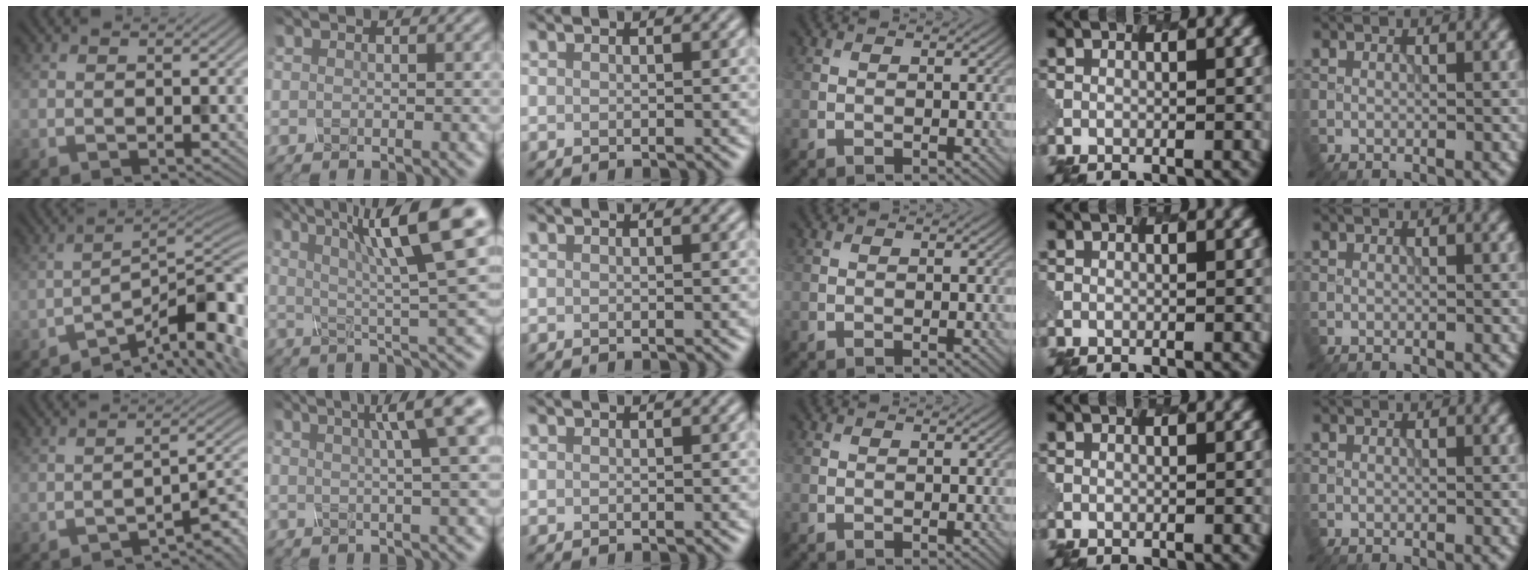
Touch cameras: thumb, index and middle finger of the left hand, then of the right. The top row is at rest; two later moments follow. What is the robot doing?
{"motion": "dispense", "object": "syringe"}